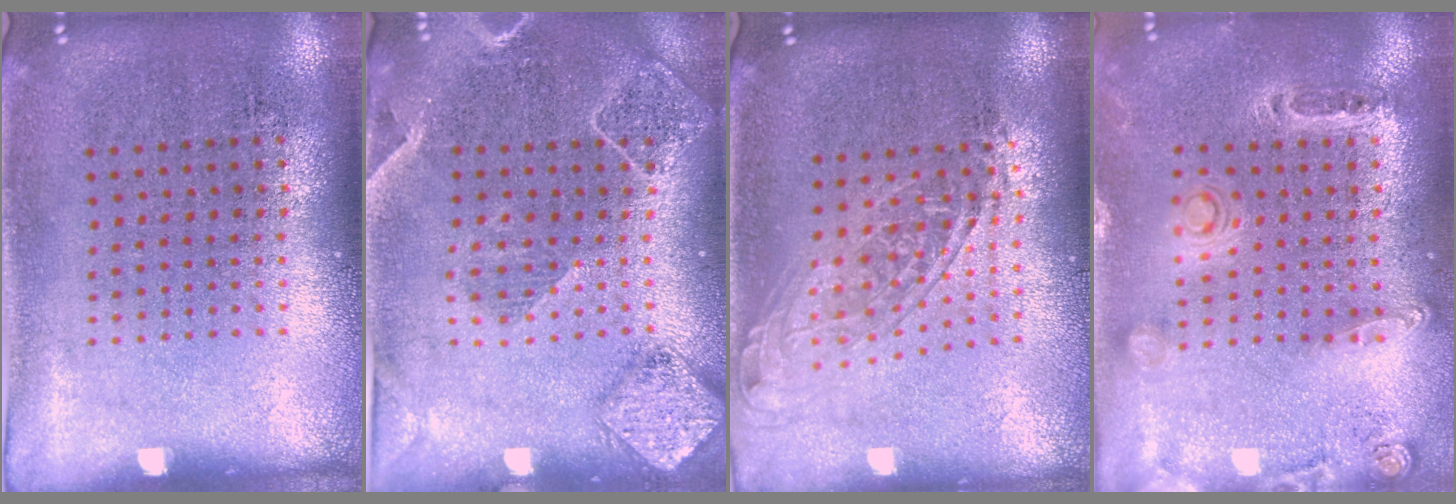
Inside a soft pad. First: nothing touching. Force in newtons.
{"total": 2.0, "press": 1.9, "slide": 0.7}
{"total": 1.5, "press": 1.2, "slide": 0.9}
{"total": 0.8, "press": 0.7, "slide": 0.3}